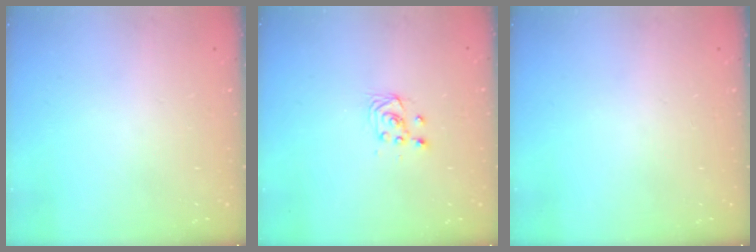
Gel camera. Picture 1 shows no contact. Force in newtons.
{"total": 2.9, "press": 2.6, "slide": 1.3}
{"total": 0.0}